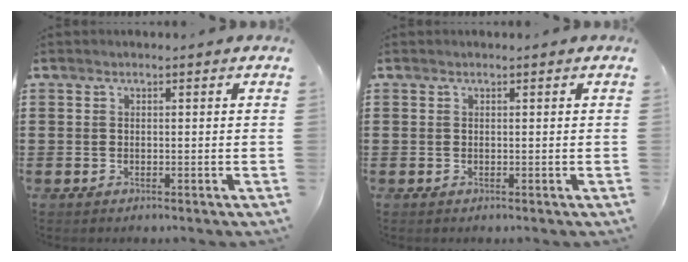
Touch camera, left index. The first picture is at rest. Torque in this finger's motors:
{"motor_torque": [0.05, -0.01, 0.03, 0.01]}